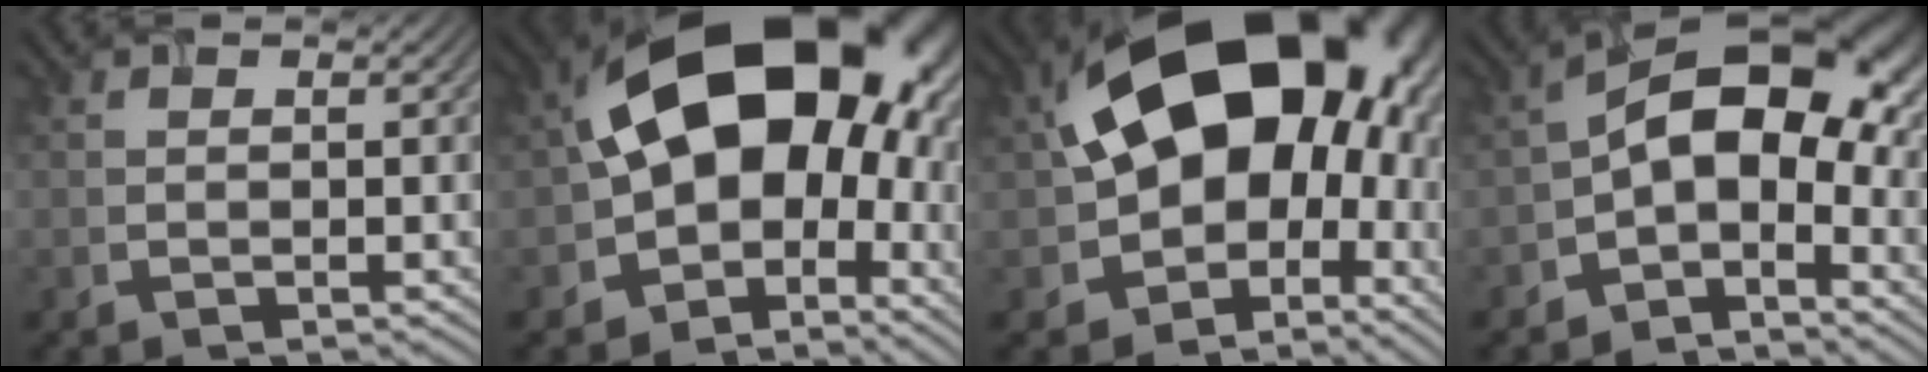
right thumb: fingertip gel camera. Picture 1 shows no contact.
{"total": 18.7, "force": [0.5, 13.2, 13.3], "torque": [-0.191, -0.006, 0.034]}
{"total": 20.9, "force": [2.4, 14.5, 14.9], "torque": [-0.230, -0.005, 0.076]}
{"total": 11.0, "force": [-2.7, 6.6, 8.4], "torque": [-0.119, 0.016, -0.057]}